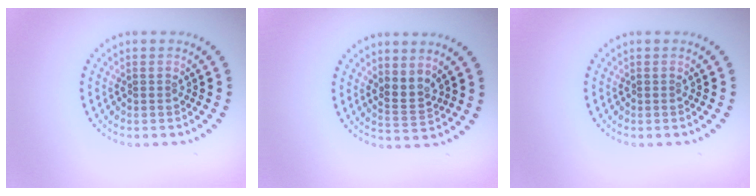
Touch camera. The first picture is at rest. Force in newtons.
{"total": 2.1, "press": 1.6, "slide": 1.4}
{"total": 0.0}